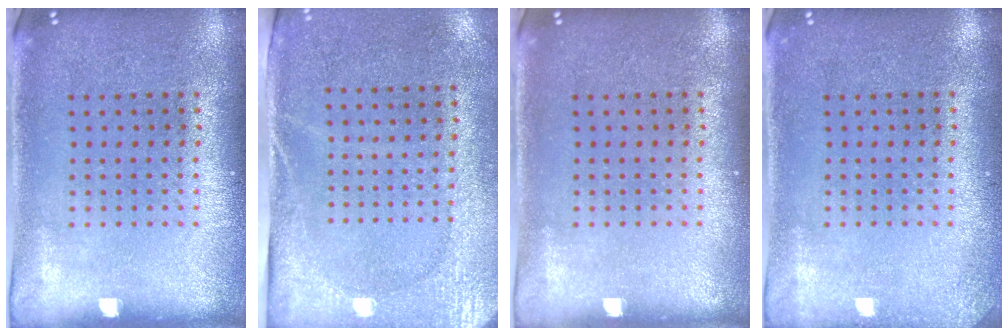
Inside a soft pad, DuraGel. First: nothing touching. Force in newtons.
{"total": 2.8, "press": 2.3, "slide": 1.6}
{"total": 0.0}
{"total": 1.2, "press": 1.2, "slide": 0.1}